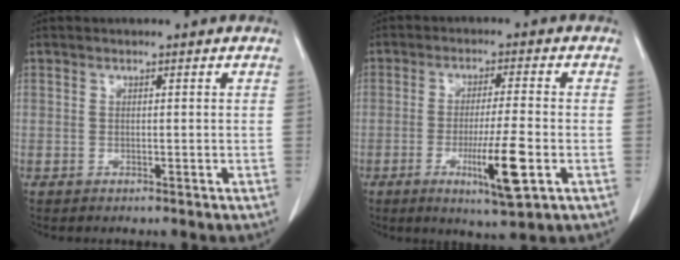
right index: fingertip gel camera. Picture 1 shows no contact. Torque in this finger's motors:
{"motor_torque": [2.13, 0.00, 0.95, 0.21]}